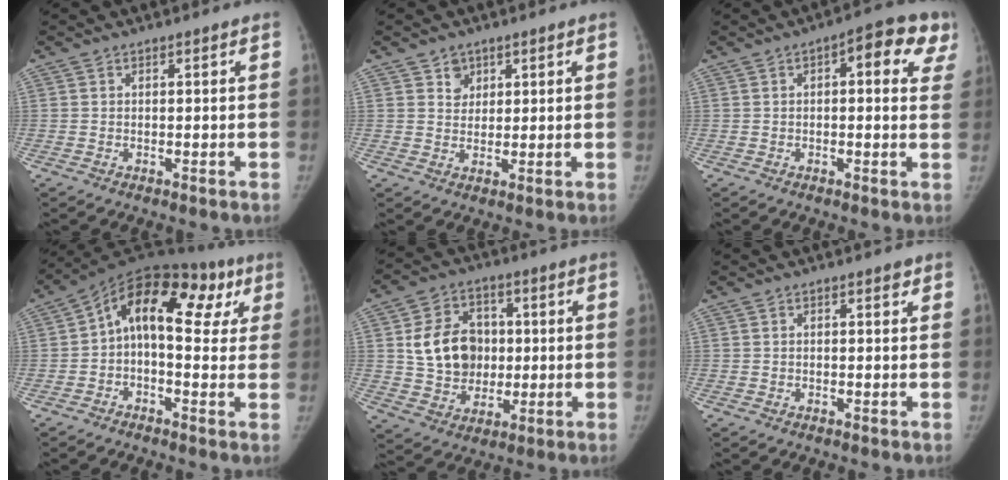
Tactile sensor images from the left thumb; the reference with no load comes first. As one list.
[{"total": 3.1, "force": [1.8, 2.5, 0.5], "torque": [0.016, -0.010, 0.028]}, {"total": 10.0, "force": [3.8, 4.1, 8.3], "torque": [-0.064, 0.010, 0.034]}, {"total": 18.4, "force": [4.8, 10.2, 14.5], "torque": [-0.165, 0.051, 0.059]}, {"total": 13.2, "force": [1.6, 10.9, 7.3], "torque": [-0.084, 0.004, 0.036]}, {"total": 0.8, "force": [0.5, 0.4, 0.5], "torque": [-0.002, -0.002, 0.005]}]